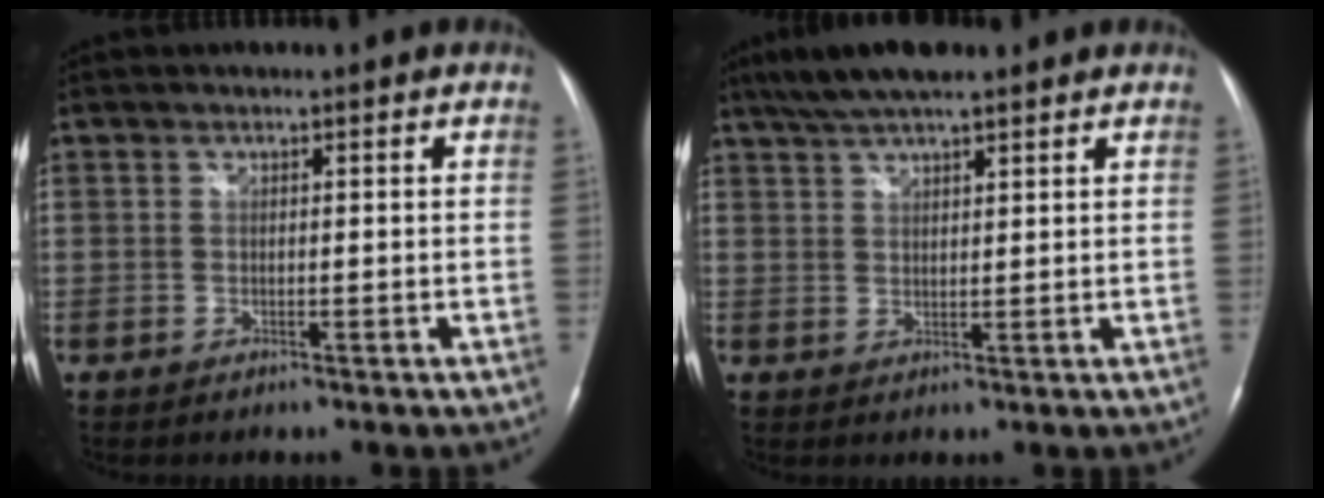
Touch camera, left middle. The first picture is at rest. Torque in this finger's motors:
{"motor_torque": [0.59, -0.48, 0.03, 0.04]}